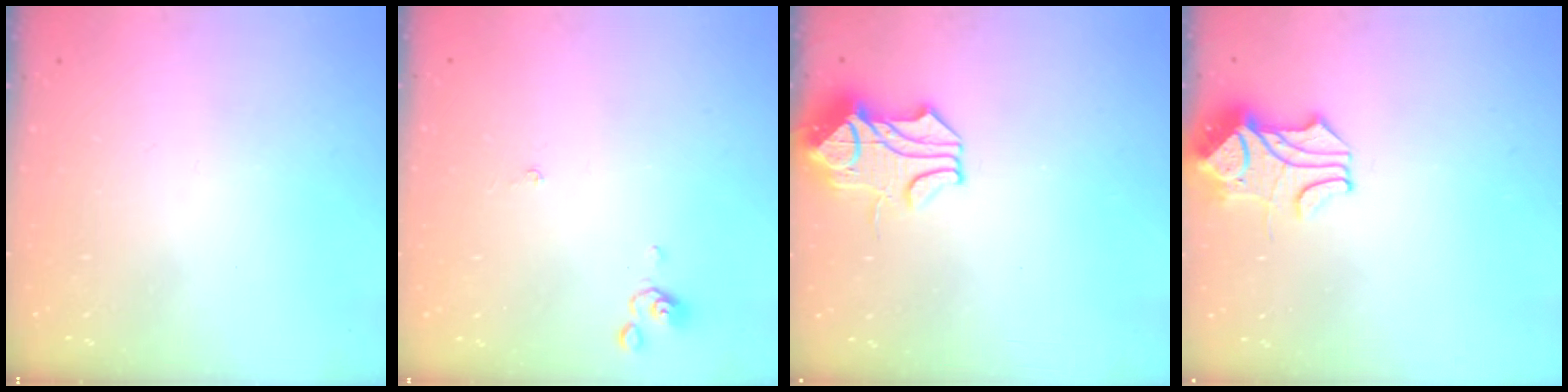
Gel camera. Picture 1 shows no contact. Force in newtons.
{"total": 0.0}
{"total": 1.4, "press": 0.3, "slide": 1.4}
{"total": 2.2, "press": 1.8, "slide": 1.2}